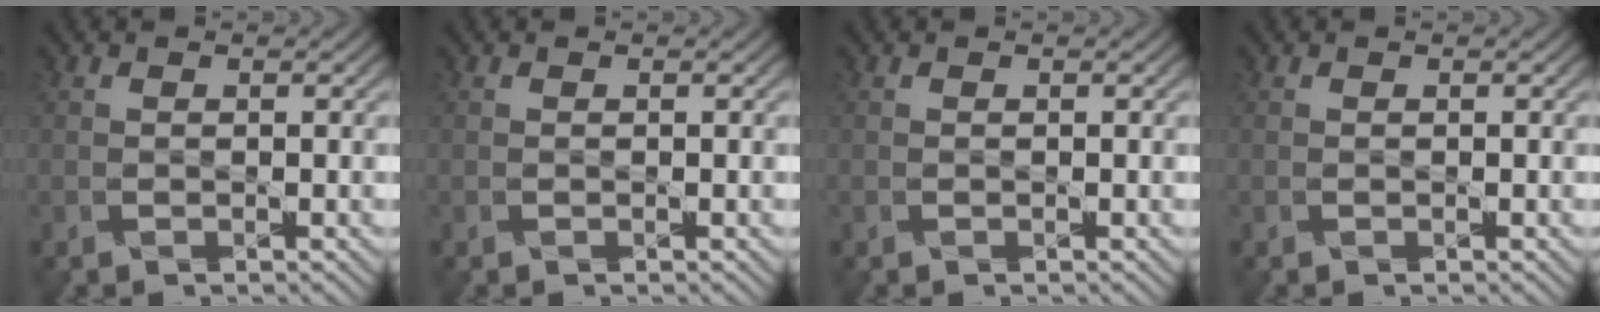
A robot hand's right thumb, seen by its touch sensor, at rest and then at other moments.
{"total": 0.0}
{"total": 0.0}
{"total": 0.0}